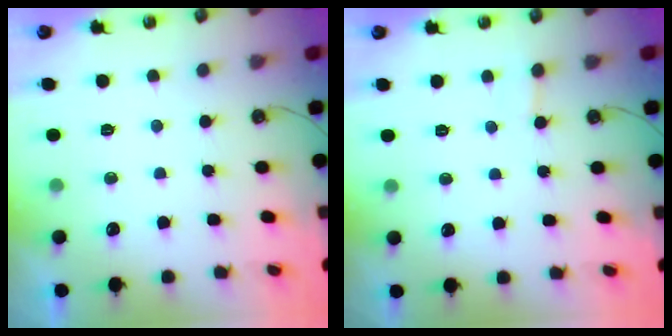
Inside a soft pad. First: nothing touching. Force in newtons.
{"total": 2.4, "press": 2.4, "slide": 0.3}